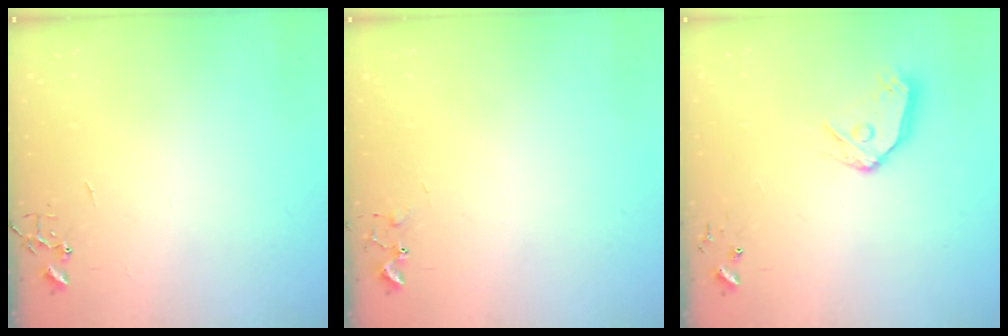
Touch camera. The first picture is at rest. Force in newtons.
{"total": 5.8, "press": 5.7, "slide": 0.7}
{"total": 11.3, "press": 11.2, "slide": 1.4}